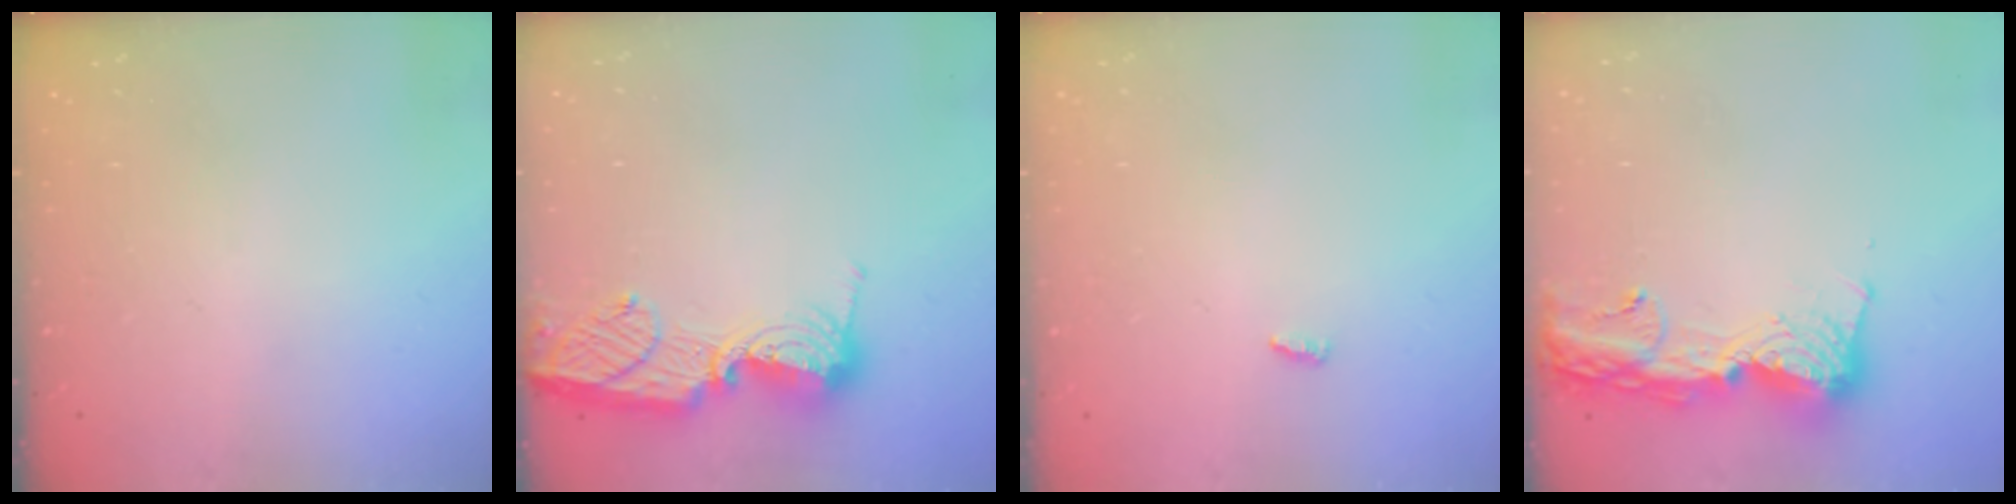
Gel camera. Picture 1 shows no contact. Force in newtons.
{"total": 12.7, "press": 12.6, "slide": 1.2}
{"total": 2.7, "press": 2.7, "slide": 0.2}
{"total": 13.9, "press": 13.8, "slide": 1.2}